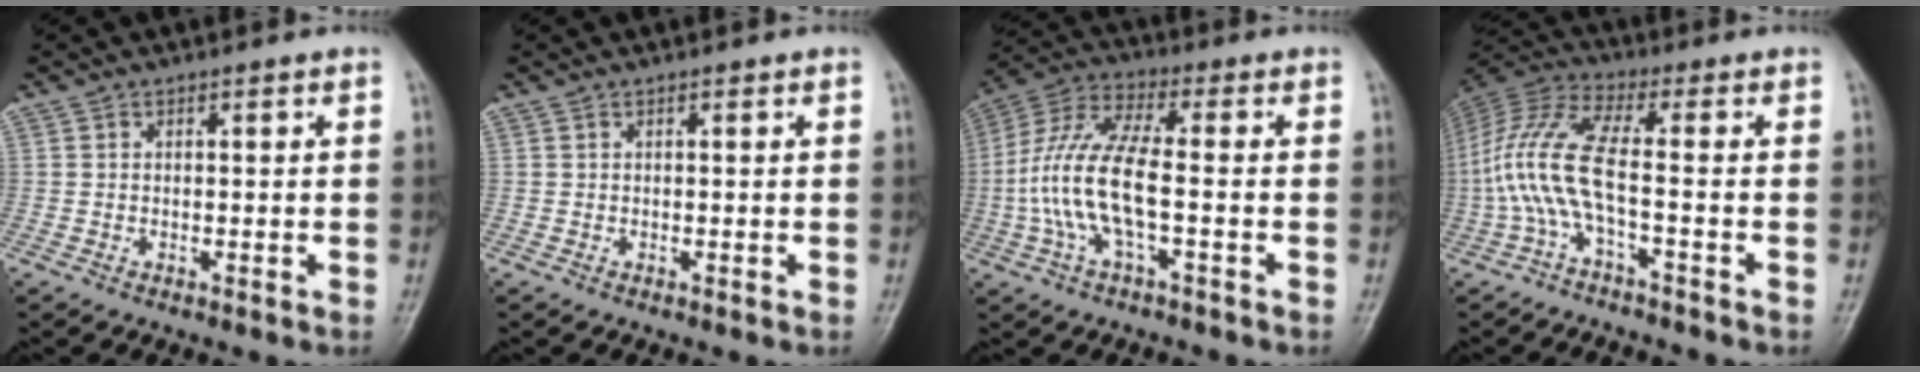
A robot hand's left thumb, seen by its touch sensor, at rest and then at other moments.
{"total": 0.0}
{"total": 13.2, "force": [-2.2, 4.5, 12.2], "torque": [-0.276, 0.034, -0.045]}
{"total": 11.6, "force": [-2.8, 2.7, 11.0], "torque": [-0.269, 0.040, -0.063]}